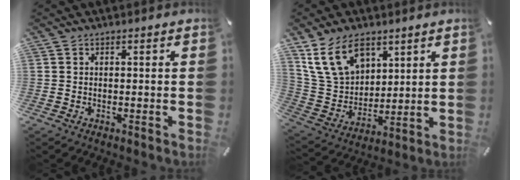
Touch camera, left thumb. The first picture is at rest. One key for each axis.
{"total": 14.4, "fx": 8.3, "fy": 9.7, "fz": 6.7, "tx": -0.153, "ty": -0.025, "tz": 0.160}